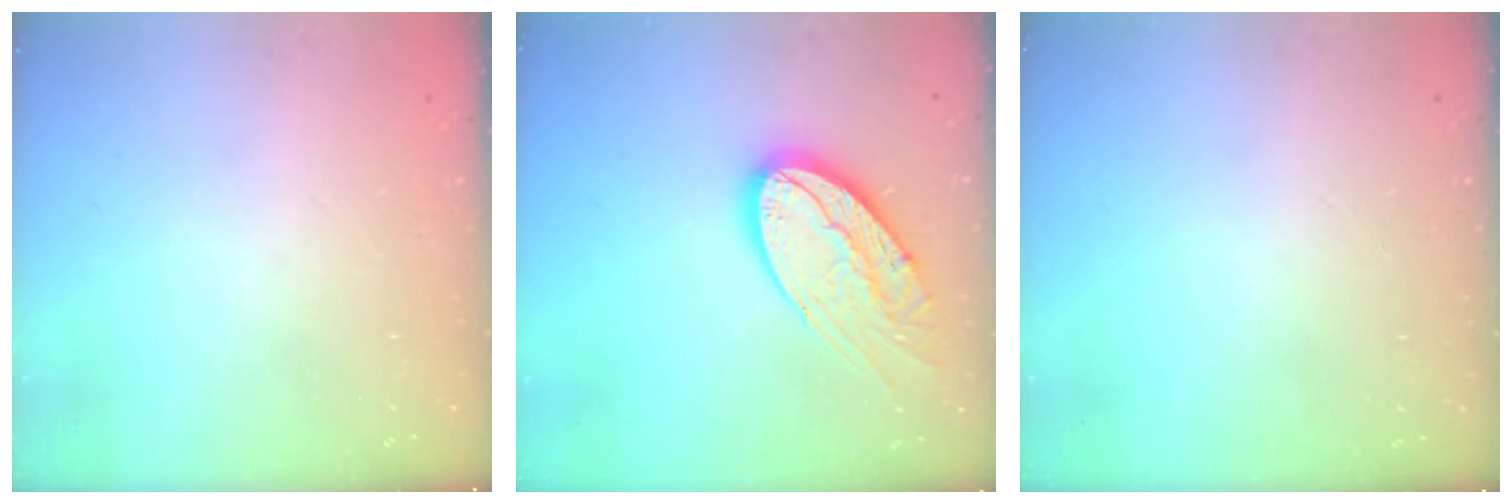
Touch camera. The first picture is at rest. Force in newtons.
{"total": 17.4, "press": 17.3, "slide": 1.8}
{"total": 0.0}